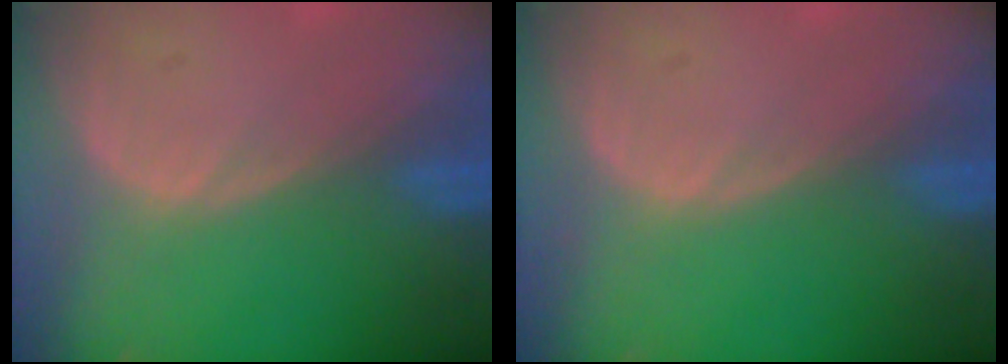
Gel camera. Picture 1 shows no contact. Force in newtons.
{"total": 0.0}